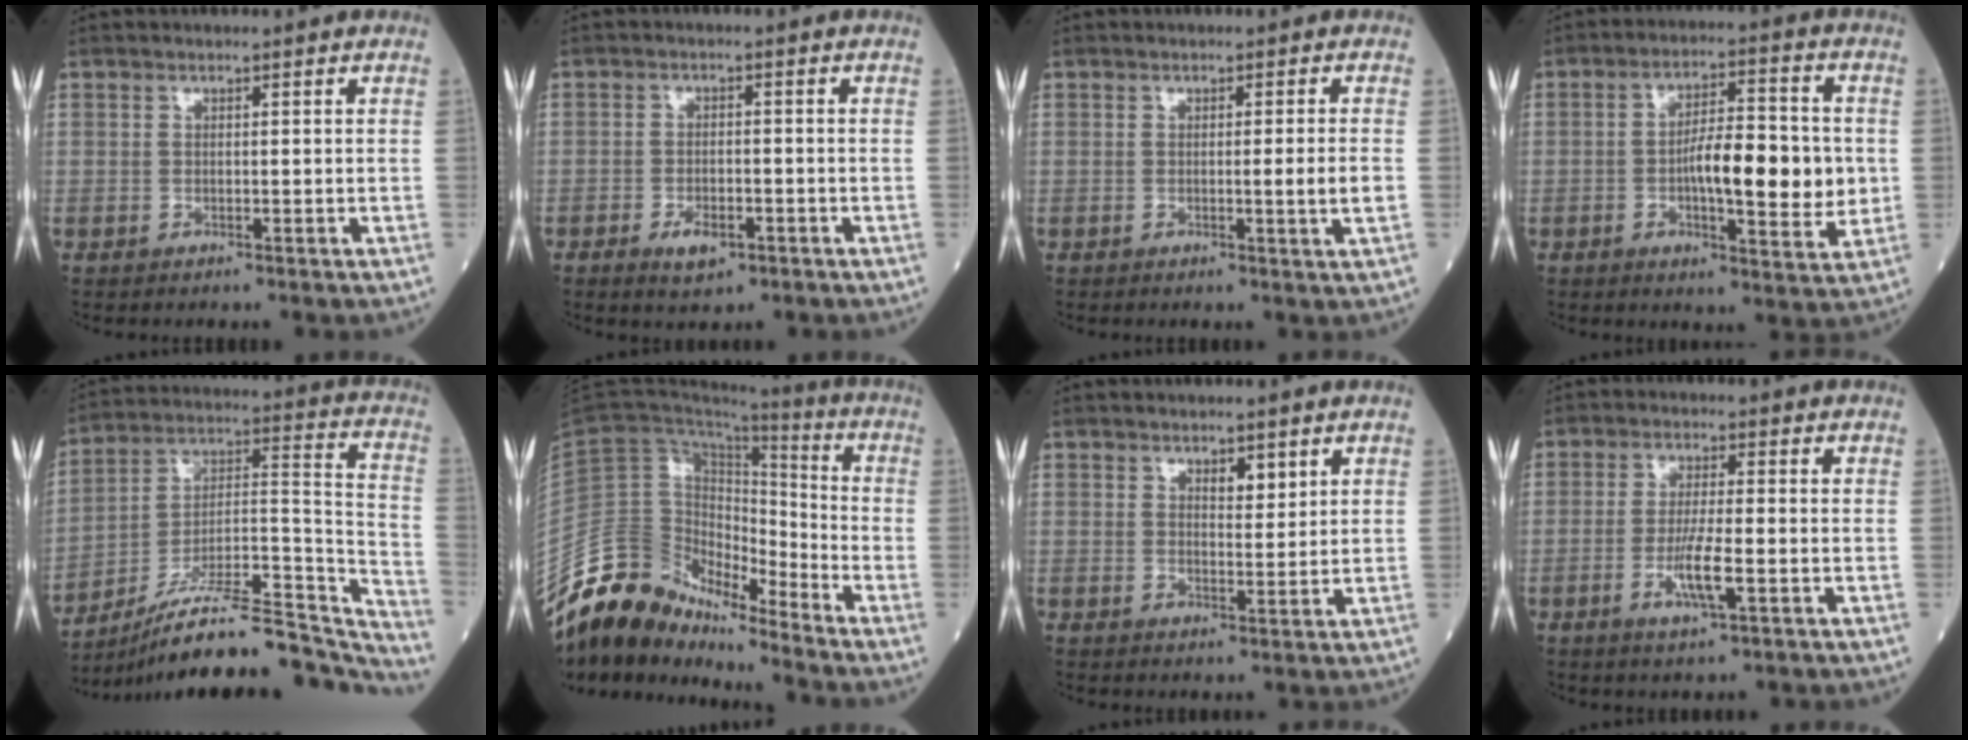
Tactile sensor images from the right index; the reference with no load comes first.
{"total": 3.9, "force": [-2.1, 1.8, 2.7], "torque": [-0.046, 0.001, -0.031]}
{"total": 2.7, "force": [-0.4, -0.7, 2.6], "torque": [-0.039, -0.005, -0.005]}
{"total": 11.9, "force": [-0.9, 3.1, 11.4], "torque": [-0.181, 0.005, -0.017]}
{"total": 26.4, "force": [-23.6, 4.1, 11.0], "torque": [-0.115, 0.035, -0.355]}
{"total": 14.4, "force": [-13.3, 4.8, 3.0], "torque": [-0.045, 0.070, -0.242]}
{"total": 2.6, "force": [1.6, 0.9, 1.9], "torque": [-0.031, -0.002, 0.029]}
{"total": 5.4, "force": [-1.7, 0.3, 5.1], "torque": [-0.101, -0.008, -0.029]}